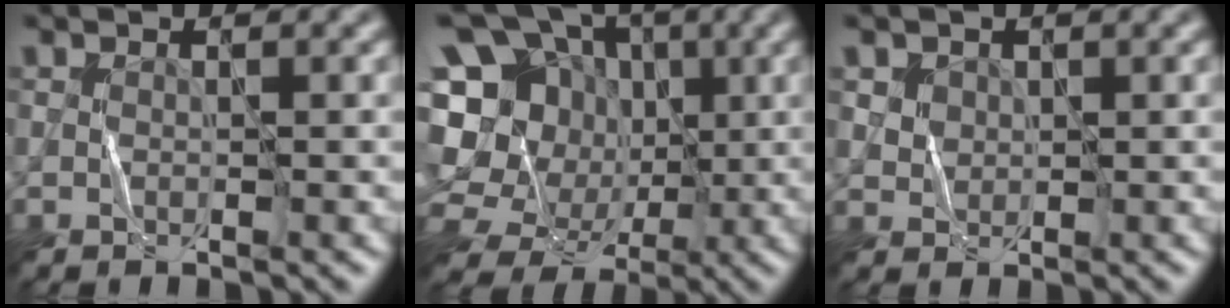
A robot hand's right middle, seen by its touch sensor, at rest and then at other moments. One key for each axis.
{"total": 17.7, "fx": 0.3, "fy": 15.5, "fz": 8.6, "tx": -0.195, "ty": 0.029, "tz": -0.006}
{"total": 2.5, "fx": 1.2, "fy": 1.9, "fz": 1.0, "tx": -0.034, "ty": -0.003, "tz": 0.039}